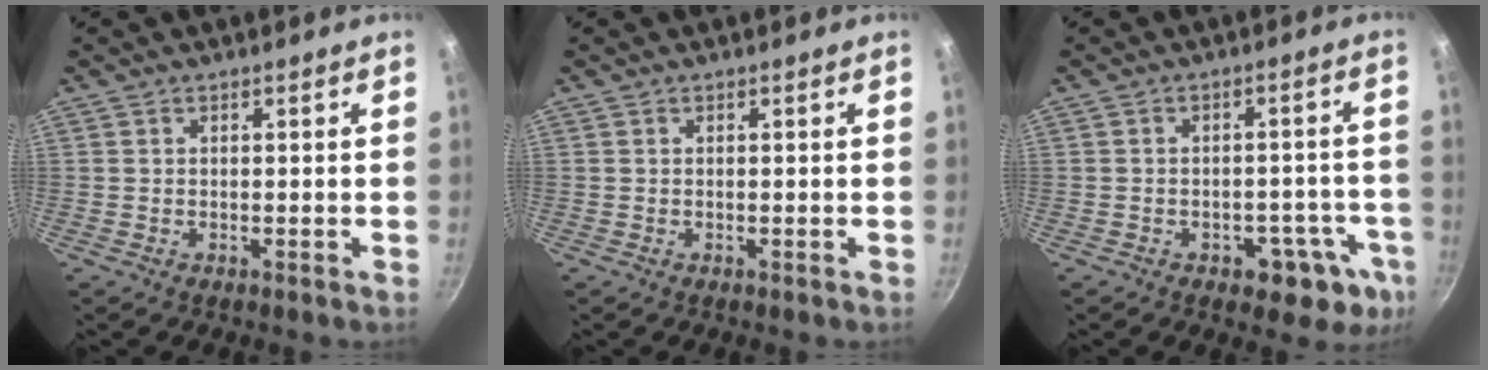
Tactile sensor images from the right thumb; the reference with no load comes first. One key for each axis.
{"total": 0.0}
{"total": 10.3, "fx": -4.7, "fy": 6.2, "fz": 6.8, "tx": -0.033, "ty": 0.033, "tz": -0.049}